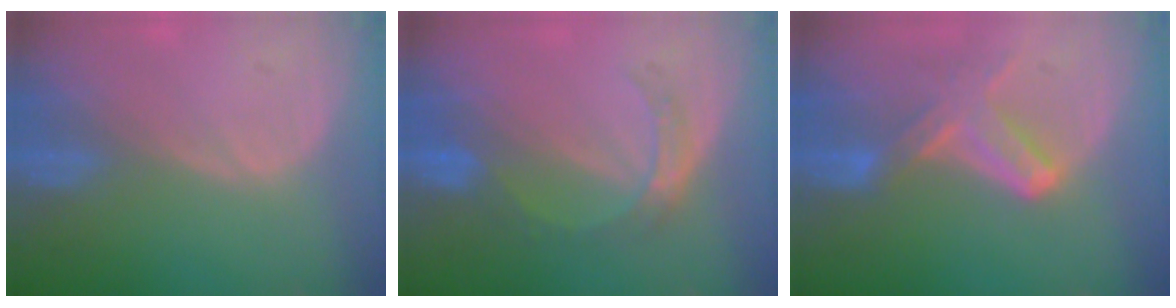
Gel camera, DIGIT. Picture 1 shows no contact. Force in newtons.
{"total": 5.1, "press": 4.7, "slide": 2.1}
{"total": 6.1, "press": 6.1, "slide": 0.1}